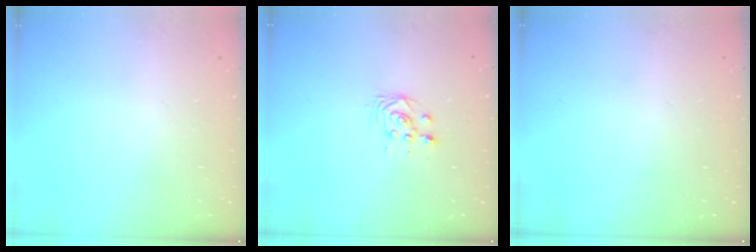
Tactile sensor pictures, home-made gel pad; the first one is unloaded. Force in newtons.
{"total": 3.0, "press": 3.0, "slide": 0.2}
{"total": 0.0}